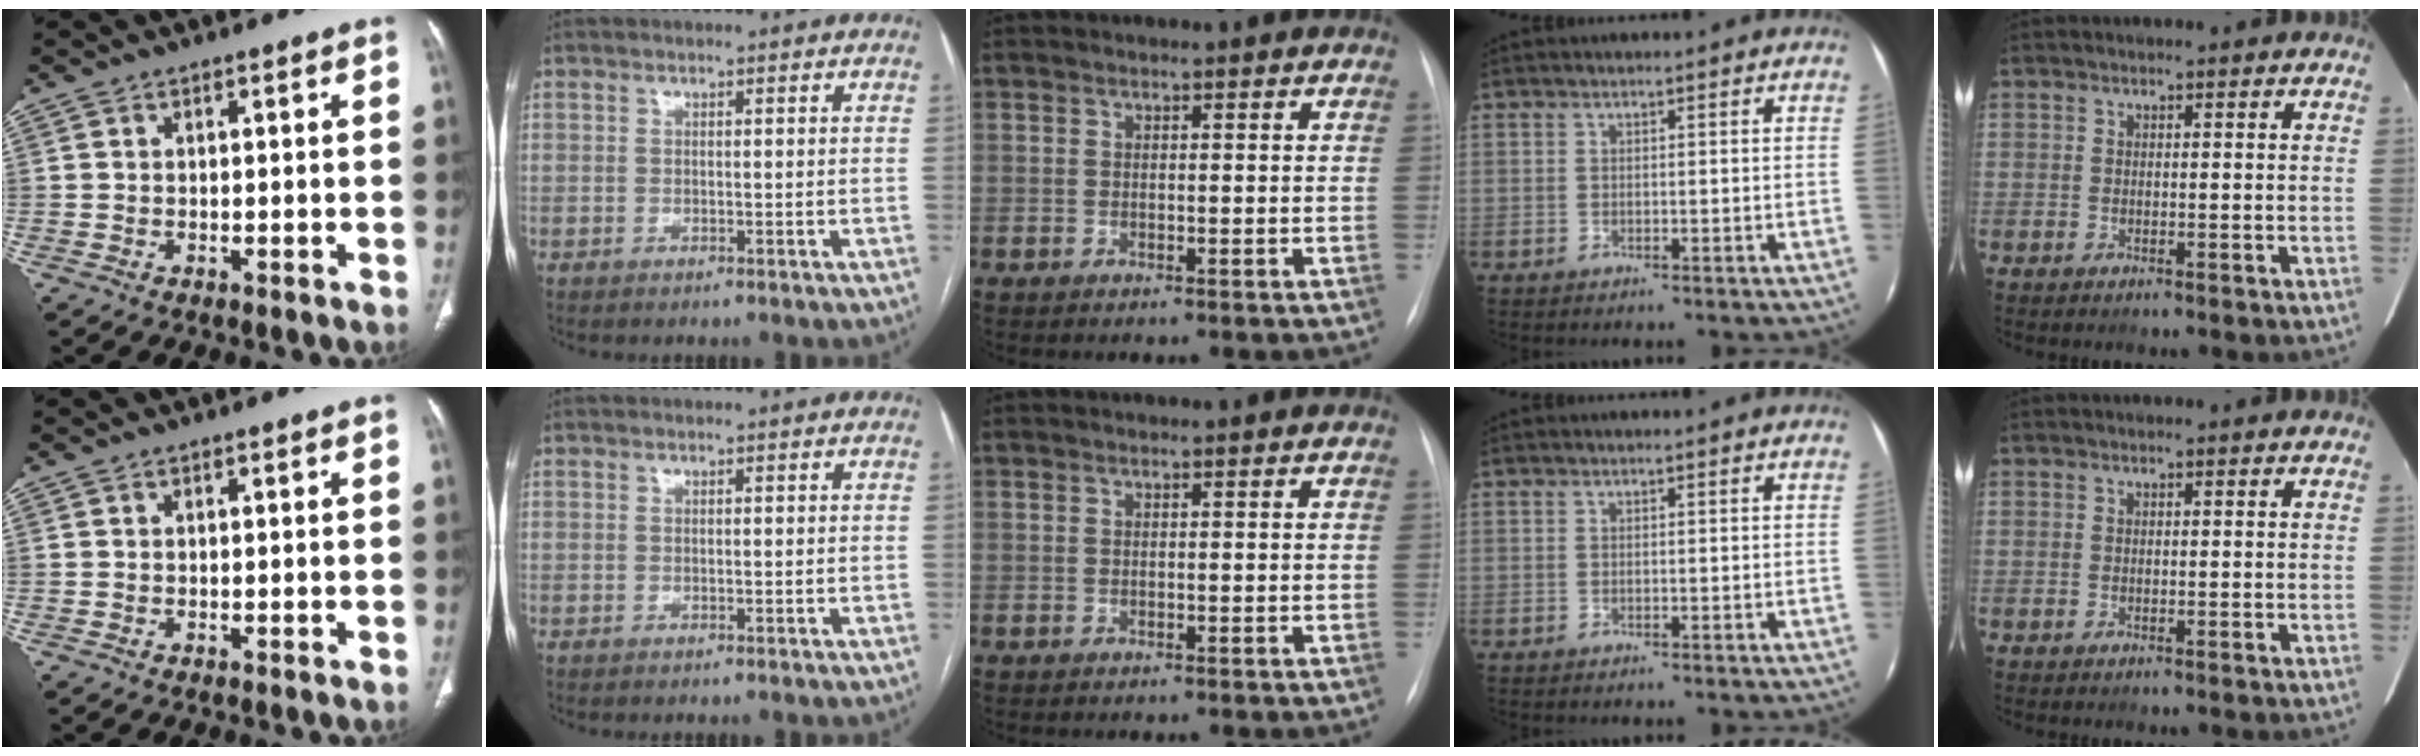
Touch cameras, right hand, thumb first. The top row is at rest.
{}